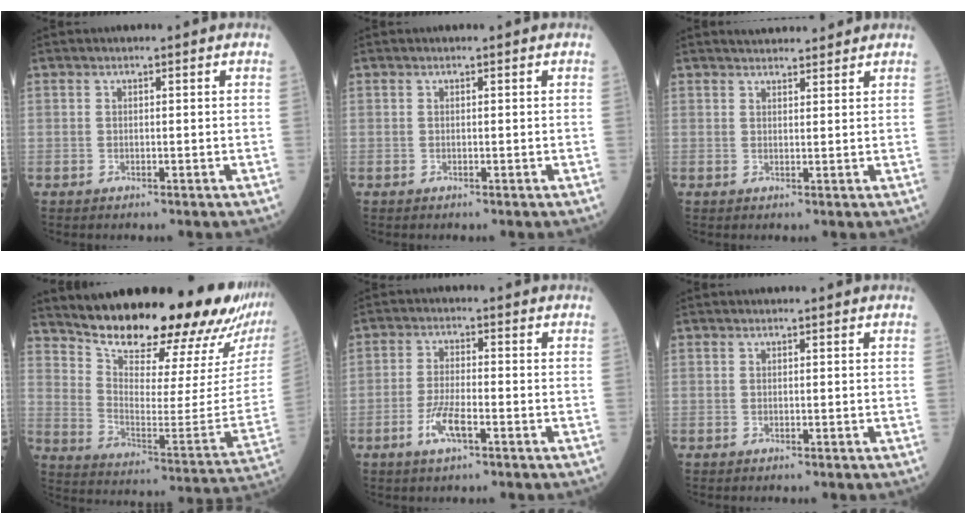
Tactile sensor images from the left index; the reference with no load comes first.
{"total": 0.0}
{"total": 5.9, "force": [5.6, 1.2, 1.7], "torque": [-0.020, 0.020, 0.074]}
{"total": 26.5, "force": [23.0, 2.3, 12.9], "torque": [-0.207, -0.094, 0.319]}
{"total": 4.6, "force": [-2.2, 1.0, 3.9], "torque": [-0.087, -0.003, -0.045]}
{"total": 0.0}